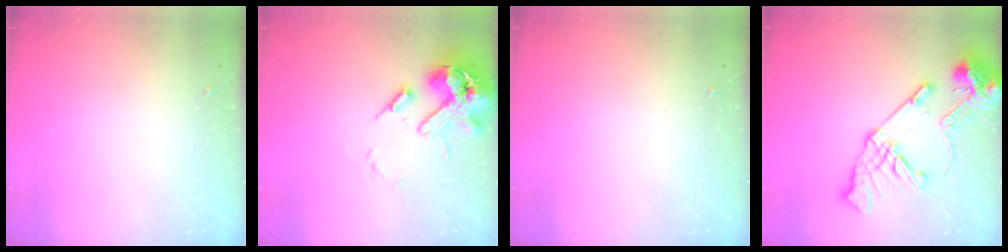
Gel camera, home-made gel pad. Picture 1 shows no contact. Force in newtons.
{"total": 15.3, "press": 15.1, "slide": 2.6}
{"total": 0.0}
{"total": 17.1, "press": 16.9, "slide": 2.3}